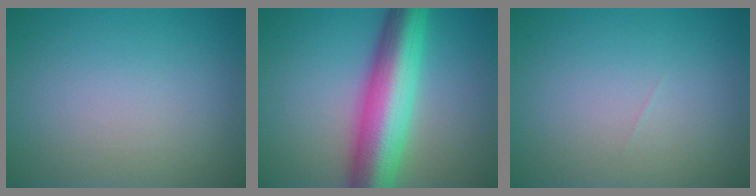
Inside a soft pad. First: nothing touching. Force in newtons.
{"total": 10.3, "press": 10.3, "slide": 0.3}
{"total": 0.0}